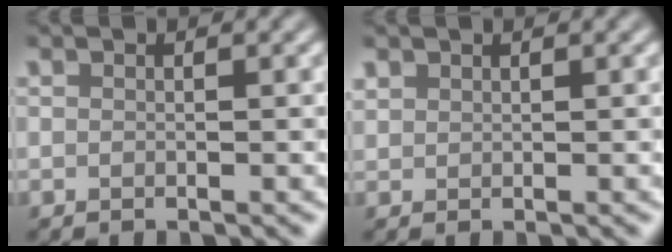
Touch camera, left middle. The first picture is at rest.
{"total": 0.8, "force": [0.7, 0.4, 0.0], "torque": [-0.001, 0.000, 0.018]}